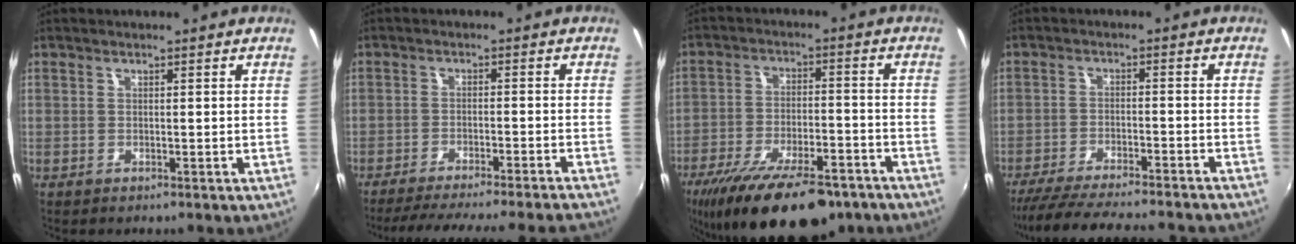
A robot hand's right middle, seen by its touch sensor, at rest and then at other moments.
{"total": 17.9, "force": [-16.3, -0.4, 7.4], "torque": [-0.134, -0.014, -0.232]}
{"total": 21.0, "force": [-15.4, 7.2, 12.3], "torque": [-0.232, -0.038, -0.229]}
{"total": 20.2, "force": [-17.8, 2.7, 9.1], "torque": [-0.173, -0.027, -0.263]}